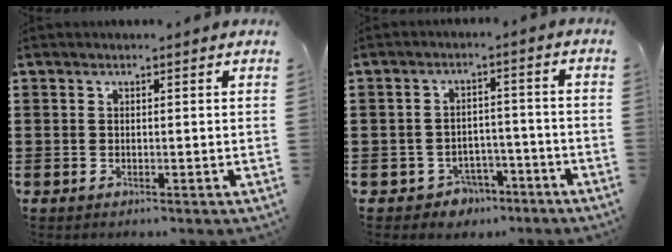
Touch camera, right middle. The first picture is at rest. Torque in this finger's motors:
{"motor_torque": [1.05, 1.02, -0.05, -0.03]}